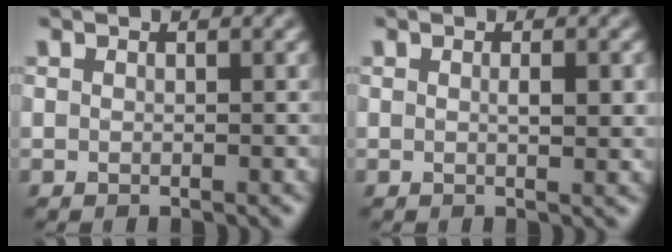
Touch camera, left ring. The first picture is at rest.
{"total": 1.7, "force": [0.1, 0.4, 1.6], "torque": [-0.023, -0.002, 0.002]}